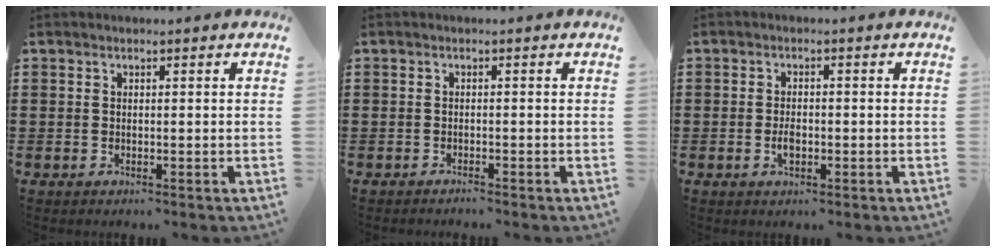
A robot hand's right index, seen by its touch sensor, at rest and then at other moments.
{"total": 0.8, "force": [-0.8, -0.1, 0.1], "torque": [-0.004, 0.000, -0.016]}
{"total": 2.4, "force": [-0.7, 1.1, 2.0], "torque": [-0.038, 0.000, -0.012]}